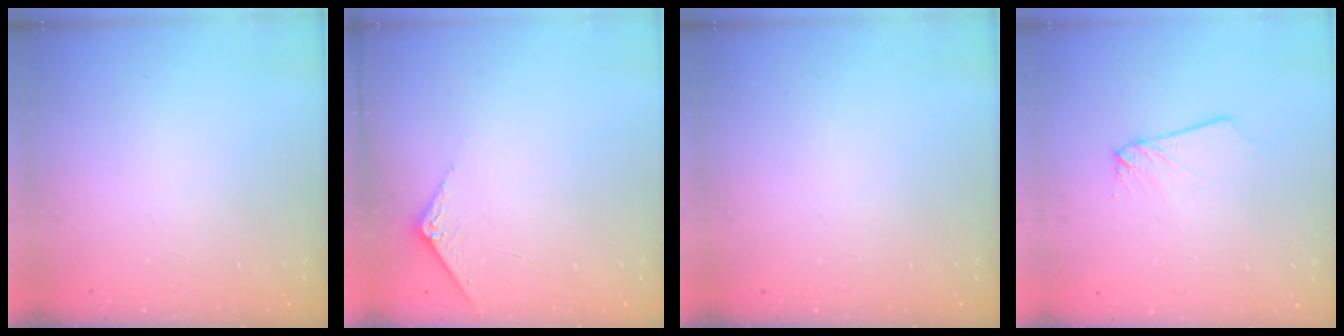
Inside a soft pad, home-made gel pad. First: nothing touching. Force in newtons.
{"total": 3.5, "press": 3.5, "slide": 0.4}
{"total": 0.0}
{"total": 3.2, "press": 3.2, "slide": 0.3}